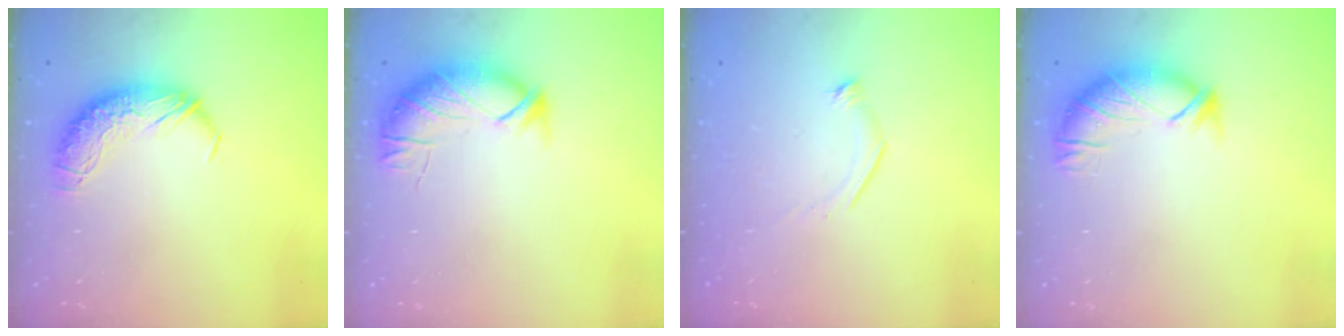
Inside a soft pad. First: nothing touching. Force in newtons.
{"total": 3.7, "press": 3.1, "slide": 2.0}
{"total": 7.3, "press": 7.3, "slide": 0.8}
{"total": 3.5, "press": 3.2, "slide": 1.3}